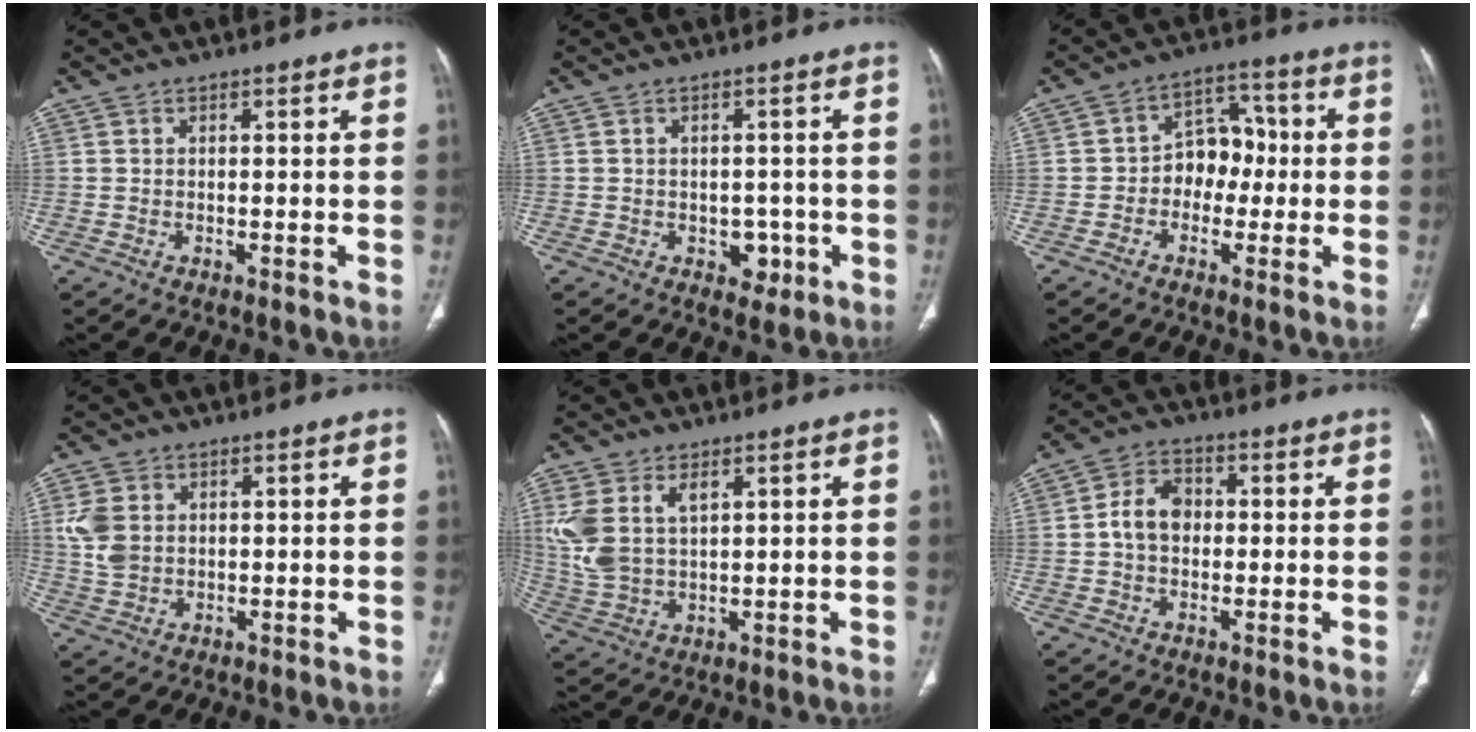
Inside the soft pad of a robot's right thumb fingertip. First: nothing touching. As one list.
[{"total": 3.9, "force": [-1.3, 2.9, 2.2], "torque": [-0.005, 0.006, -0.012]}, {"total": 8.4, "force": [-1.0, 6.5, 5.2], "torque": [-0.036, 0.037, -0.029]}, {"total": 6.0, "force": [1.4, 4.5, 3.7], "torque": [-0.073, -0.002, 0.034]}, {"total": 9.9, "force": [3.6, 5.8, 7.2], "torque": [-0.160, -0.004, 0.084]}, {"total": 6.5, "force": [0.0, 4.9, 4.3], "torque": [-0.063, 0.016, -0.008]}]